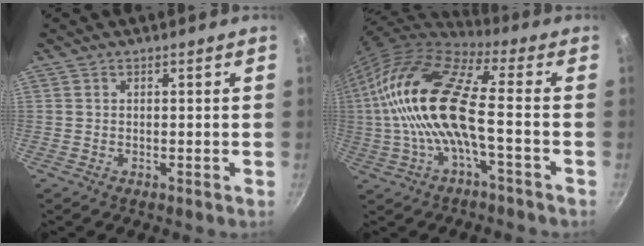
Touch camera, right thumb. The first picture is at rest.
{"total": 18.5, "force": [-1.1, 6.5, 17.3], "torque": [-0.344, 0.032, -0.034]}